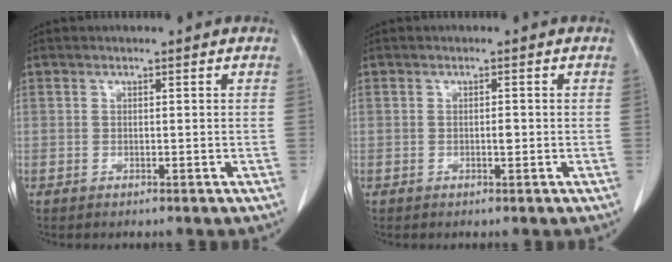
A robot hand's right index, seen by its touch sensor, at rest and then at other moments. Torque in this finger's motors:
{"motor_torque": [0.36, -0.18, 0.03, 0.02]}